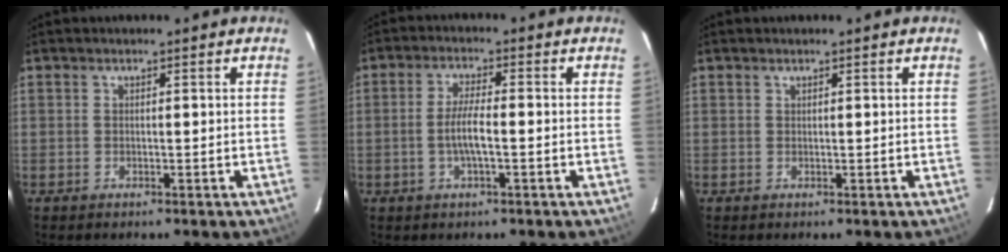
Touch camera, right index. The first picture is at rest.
{"total": 4.8, "force": [-1.2, 0.7, 4.6], "torque": [-0.088, -0.001, -0.023]}
{"total": 0.0}